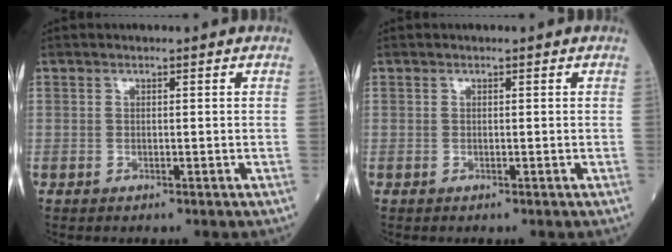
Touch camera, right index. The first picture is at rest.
{"total": 0.0}